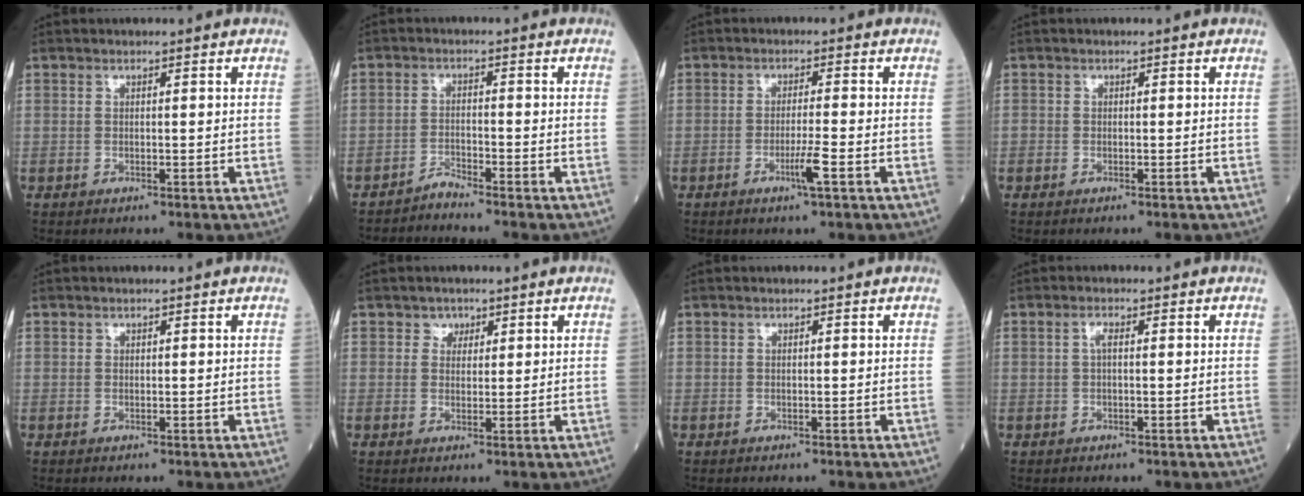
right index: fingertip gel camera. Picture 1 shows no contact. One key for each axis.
{"total": 2.3, "fx": -2.2, "fy": -0.7, "fz": -0.1, "tx": 0.003, "ty": -0.010, "tz": -0.041}
{"total": 3.3, "fx": -1.6, "fy": -0.5, "fz": 2.9, "tx": -0.055, "ty": -0.006, "tz": -0.033}
{"total": 0.6, "fx": -0.5, "fy": 0.3, "fz": 0.1, "tx": -0.004, "ty": 0.001, "tz": -0.012}
{"total": 0.0}
{"total": 1.9, "fx": 1.1, "fy": 1.6, "fz": 0.3, "tx": 0.003, "ty": -0.002, "tz": 0.013}
{"total": 0.0}
{"total": 1.3, "fx": 0.2, "fy": 0.4, "fz": 1.2, "tx": -0.026, "ty": 0.003, "tz": 0.002}